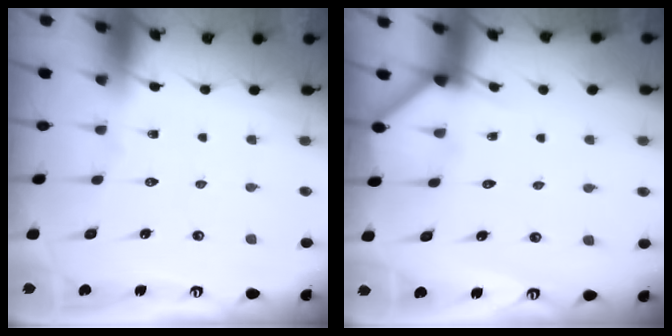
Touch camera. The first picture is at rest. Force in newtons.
{"total": 2.9, "press": 2.9, "slide": 0.3}